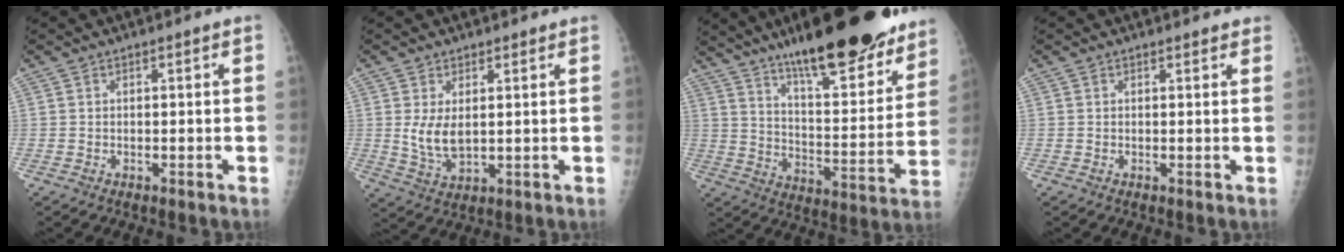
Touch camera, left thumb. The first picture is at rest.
{"total": 6.0, "force": [1.5, 3.6, 4.5], "torque": [-0.076, -0.019, 0.037]}
{"total": 27.5, "force": [20.0, 7.3, 17.4], "torque": [-0.220, -0.083, 0.301]}
{"total": 1.4, "force": [1.3, 0.5, 0.3], "torque": [0.001, -0.003, 0.011]}